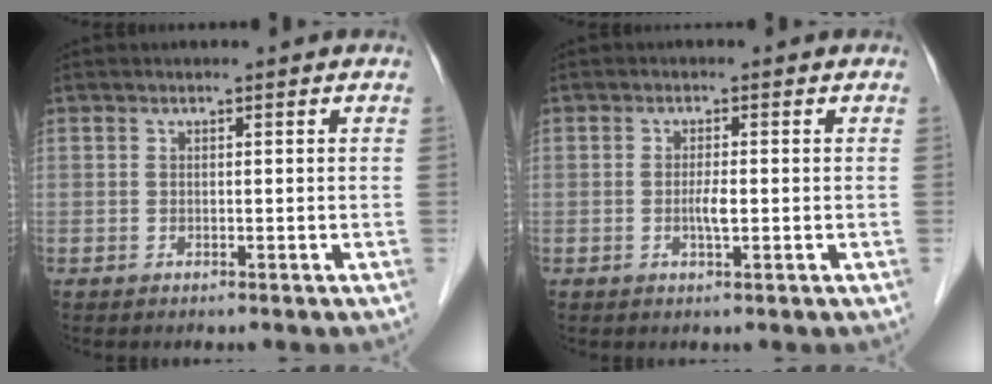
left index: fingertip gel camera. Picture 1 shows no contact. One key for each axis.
{"total": 2.0, "fx": -0.6, "fy": 0.3, "fz": 1.9, "tx": -0.039, "ty": -0.004, "tz": -0.011}